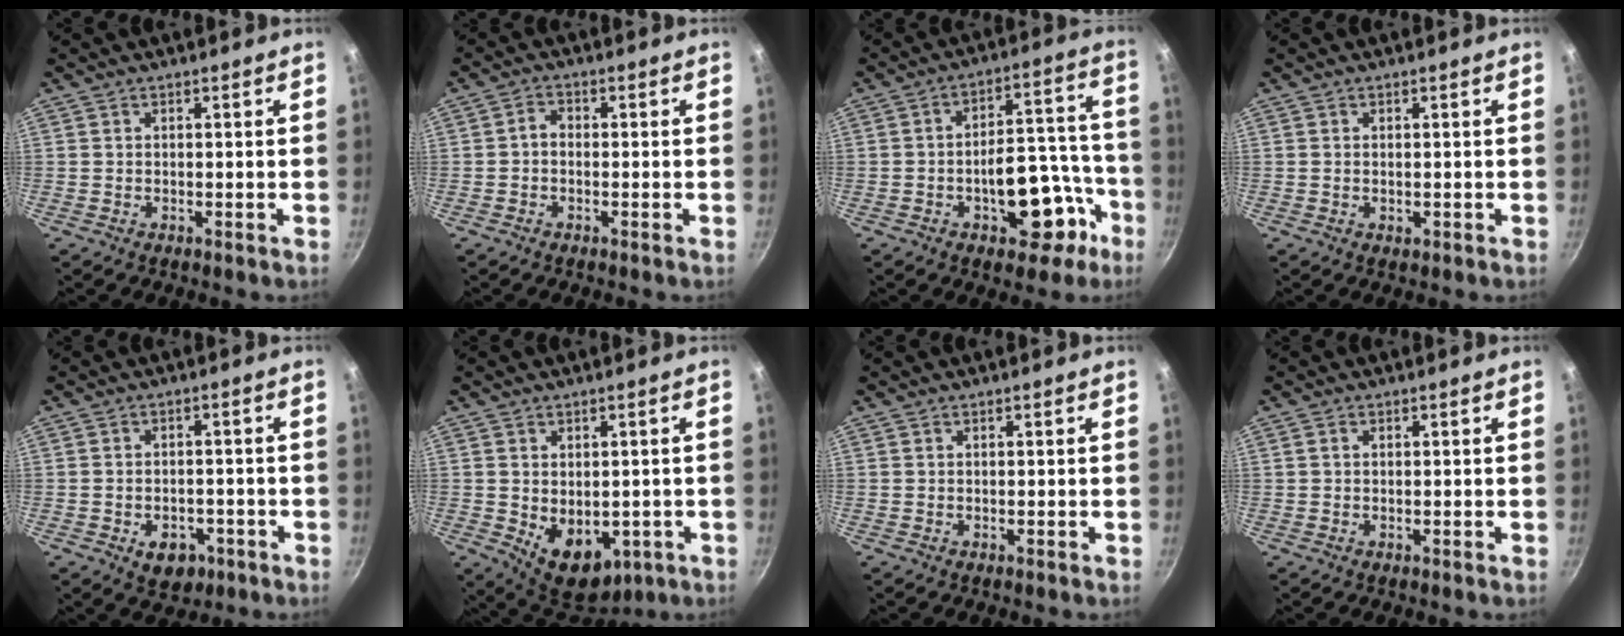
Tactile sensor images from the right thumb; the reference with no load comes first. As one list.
[{"total": 2.1, "force": [-0.7, 1.5, 1.2], "torque": [-0.022, 0.013, -0.017]}, {"total": 15.5, "force": [-6.6, 8.3, 11.3], "torque": [-0.090, 0.069, -0.085]}, {"total": 0.6, "force": [0.0, 0.4, 0.5], "torque": [-0.007, -0.001, -0.001]}, {"total": 6.4, "force": [-2.8, 4.4, 3.6], "torque": [-0.032, 0.015, -0.030]}, {"total": 10.8, "force": [-2.0, 7.4, 7.6], "torque": [-0.085, -0.012, -0.004]}, {"total": 0.0}, {"total": 0.7, "force": [0.2, 0.6, 0.4], "torque": [-0.006, 0.004, 0.002]}]